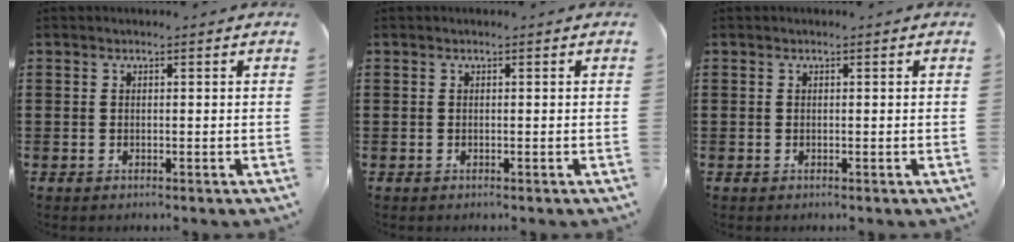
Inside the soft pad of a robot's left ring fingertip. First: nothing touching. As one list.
[{"total": 0.0}, {"total": 0.0}]